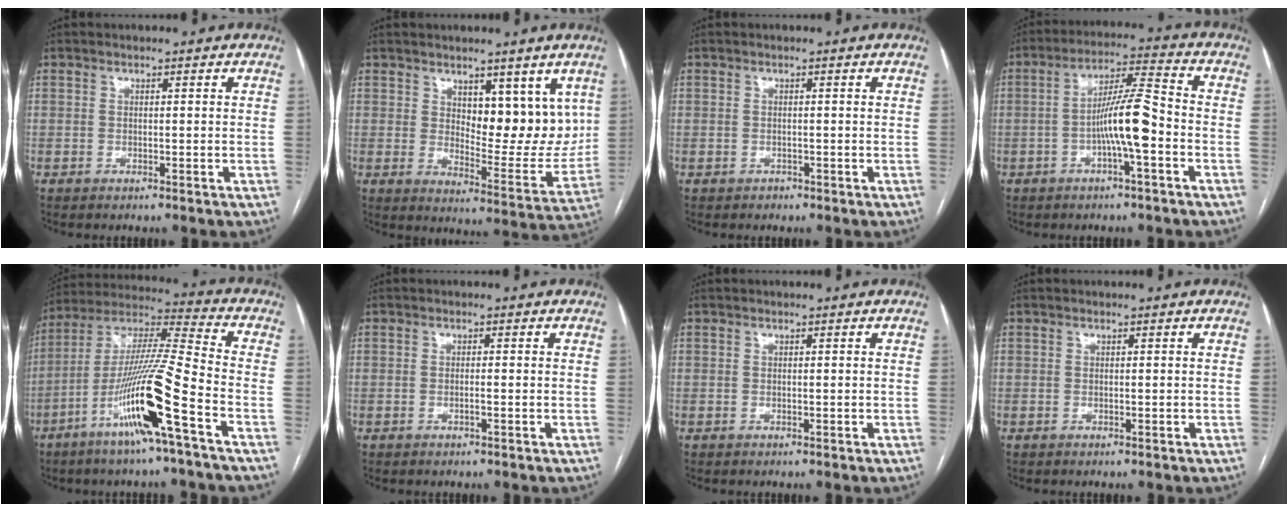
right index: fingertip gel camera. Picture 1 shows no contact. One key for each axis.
{"total": 10.5, "fx": 4.8, "fy": 4.6, "fz": 8.2, "tx": -0.100, "ty": -0.010, "tz": 0.083}
{"total": 0.8, "fx": -0.5, "fy": 0.6, "fz": -0.1, "tx": 0.001, "ty": 0.003, "tz": -0.008}
{"total": 8.8, "fx": -2.5, "fy": 0.4, "fz": 8.4, "tx": -0.155, "ty": 0.017, "tz": -0.046}
{"total": 16.6, "fx": -7.4, "fy": -1.0, "fz": 14.8, "tx": -0.291, "ty": -0.011, "tz": -0.141}
{"total": 0.8, "fx": -0.3, "fy": 0.0, "fz": 0.7, "tx": -0.014, "ty": 0.001, "tz": -0.005}
{"total": 0.0}
{"total": 0.0}